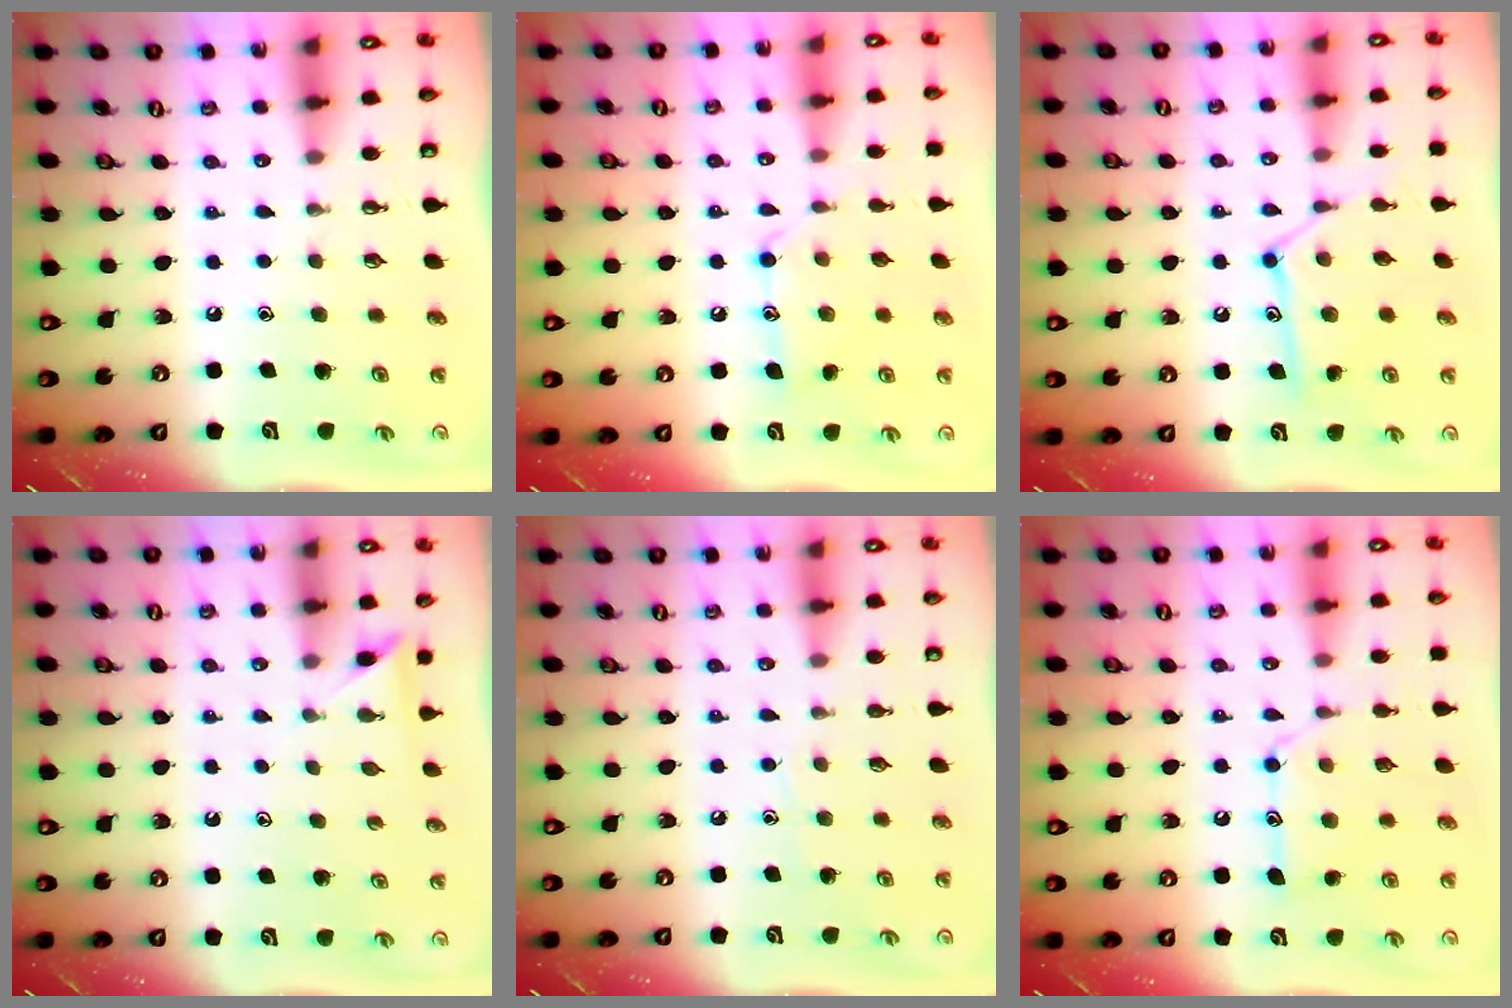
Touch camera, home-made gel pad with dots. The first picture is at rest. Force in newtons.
{"total": 11.7, "press": 11.6, "slide": 0.6}
{"total": 13.3, "press": 13.3, "slide": 0.4}
{"total": 2.3, "press": 2.3, "slide": 0.2}
{"total": 4.9, "press": 4.9, "slide": 0.5}
{"total": 12.9, "press": 12.9, "slide": 1.0}